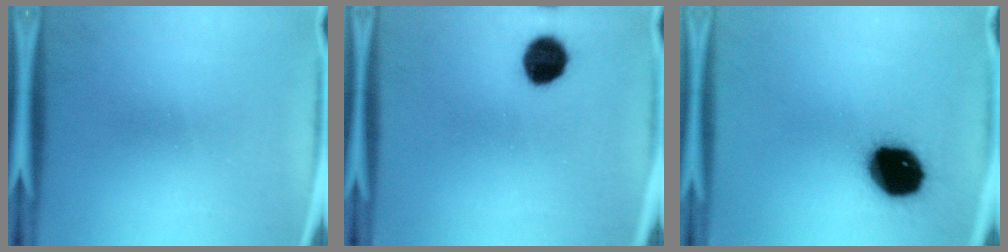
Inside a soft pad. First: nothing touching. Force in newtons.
{"total": 8.4}
{"total": 17.6}